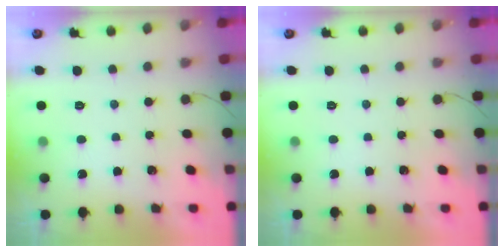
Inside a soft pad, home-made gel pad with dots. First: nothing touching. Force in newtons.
{"total": 0.0}